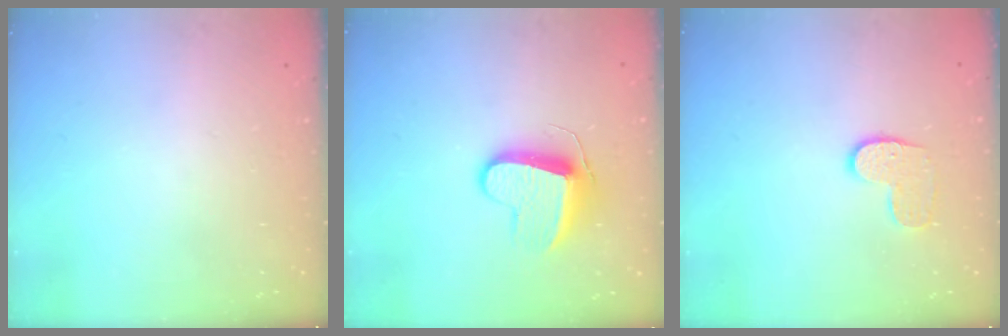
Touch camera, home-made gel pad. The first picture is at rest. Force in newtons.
{"total": 9.9, "press": 9.9, "slide": 0.2}
{"total": 7.3, "press": 7.3, "slide": 0.2}